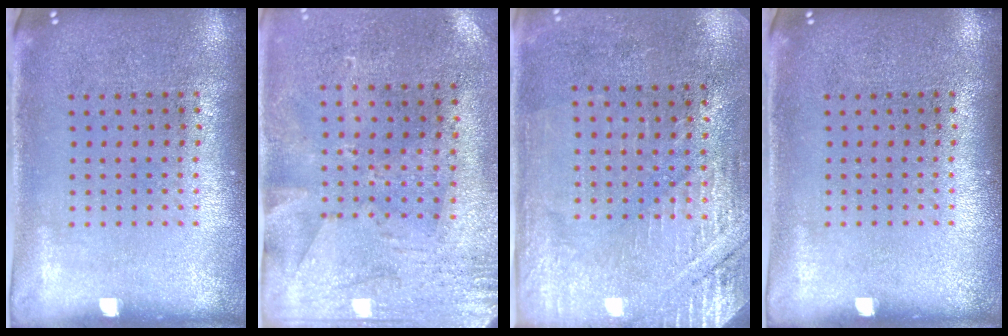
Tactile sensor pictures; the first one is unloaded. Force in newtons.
{"total": 2.8, "press": 2.3, "slide": 1.6}
{"total": 2.9, "press": 2.7, "slide": 1.1}
{"total": 0.0}